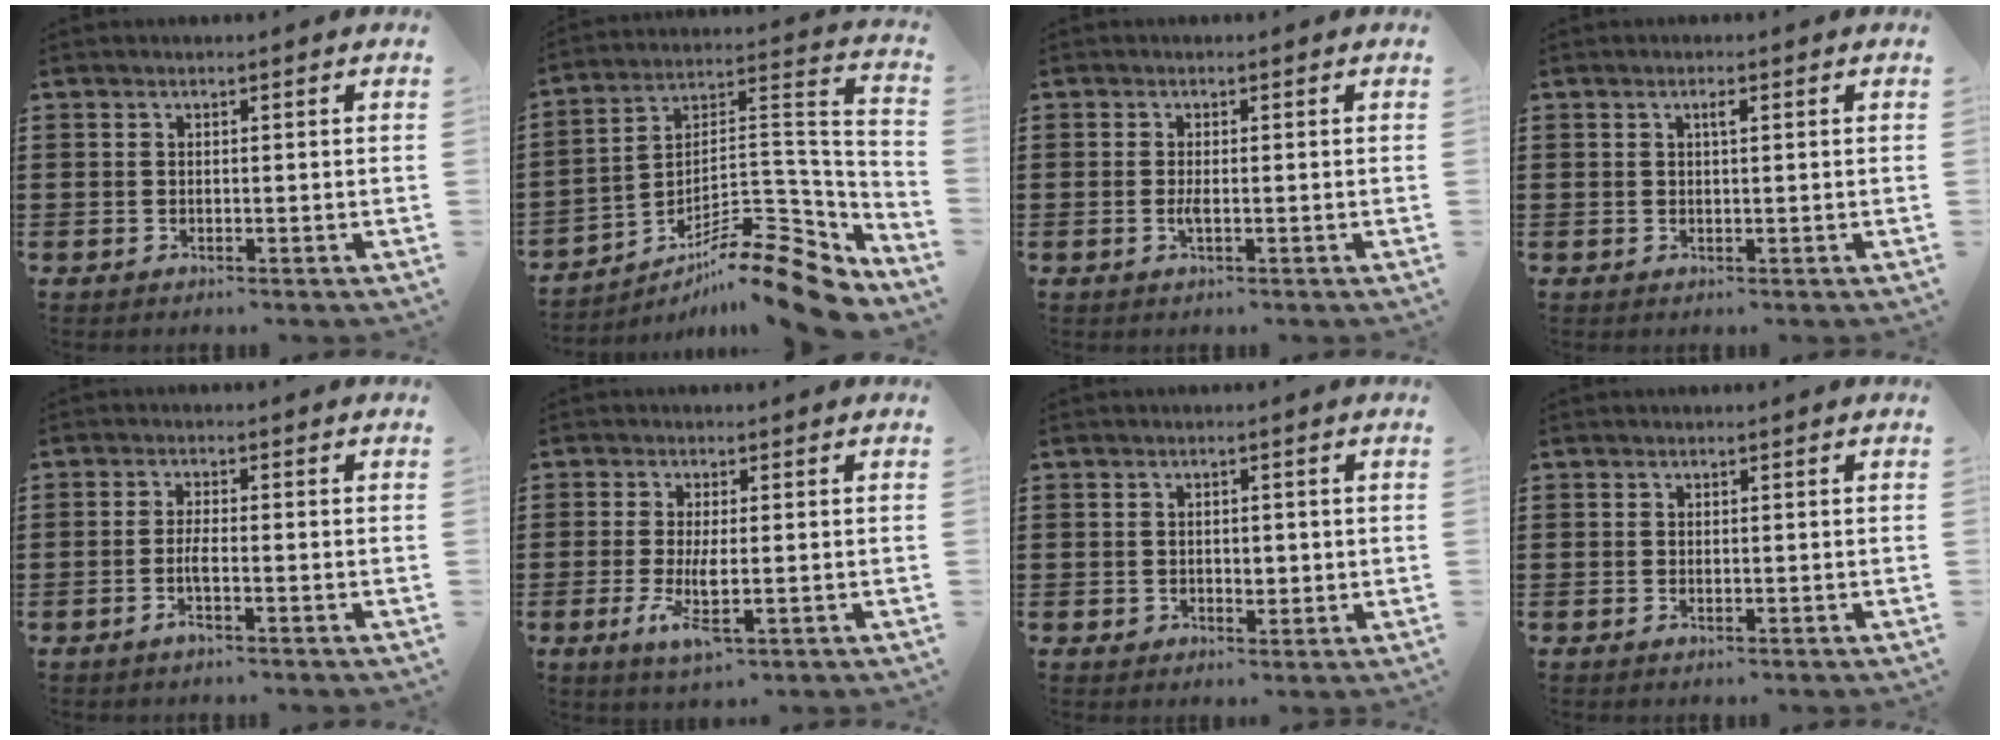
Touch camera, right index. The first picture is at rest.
{"total": 13.0, "force": [-10.3, 2.6, 7.5], "torque": [-0.096, 0.023, -0.191]}
{"total": 1.3, "force": [-0.4, 0.2, 1.2], "torque": [-0.031, -0.005, -0.008]}
{"total": 1.1, "force": [0.4, 0.2, 1.0], "torque": [-0.020, 0.003, 0.006]}
{"total": 2.5, "force": [-1.1, 0.5, 2.2], "torque": [-0.047, -0.001, -0.024]}
{"total": 5.3, "force": [-1.3, 1.4, 5.0], "torque": [-0.105, -0.013, -0.026]}
{"total": 1.9, "force": [0.0, 1.4, 1.3], "torque": [-0.029, 0.008, -0.003]}
{"total": 0.0}